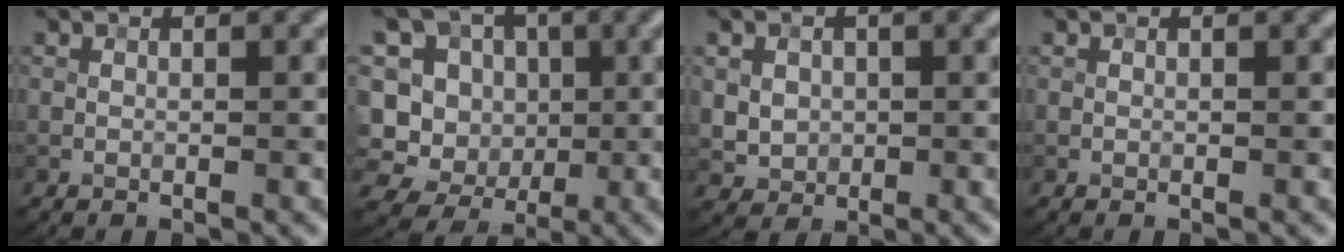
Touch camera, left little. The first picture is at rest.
{"total": 13.3, "force": [-0.4, 12.3, 5.0], "torque": [-0.140, 0.022, -0.027]}
{"total": 3.3, "force": [0.8, 2.8, 1.5], "torque": [-0.037, 0.009, 0.020]}
{"total": 0.0}